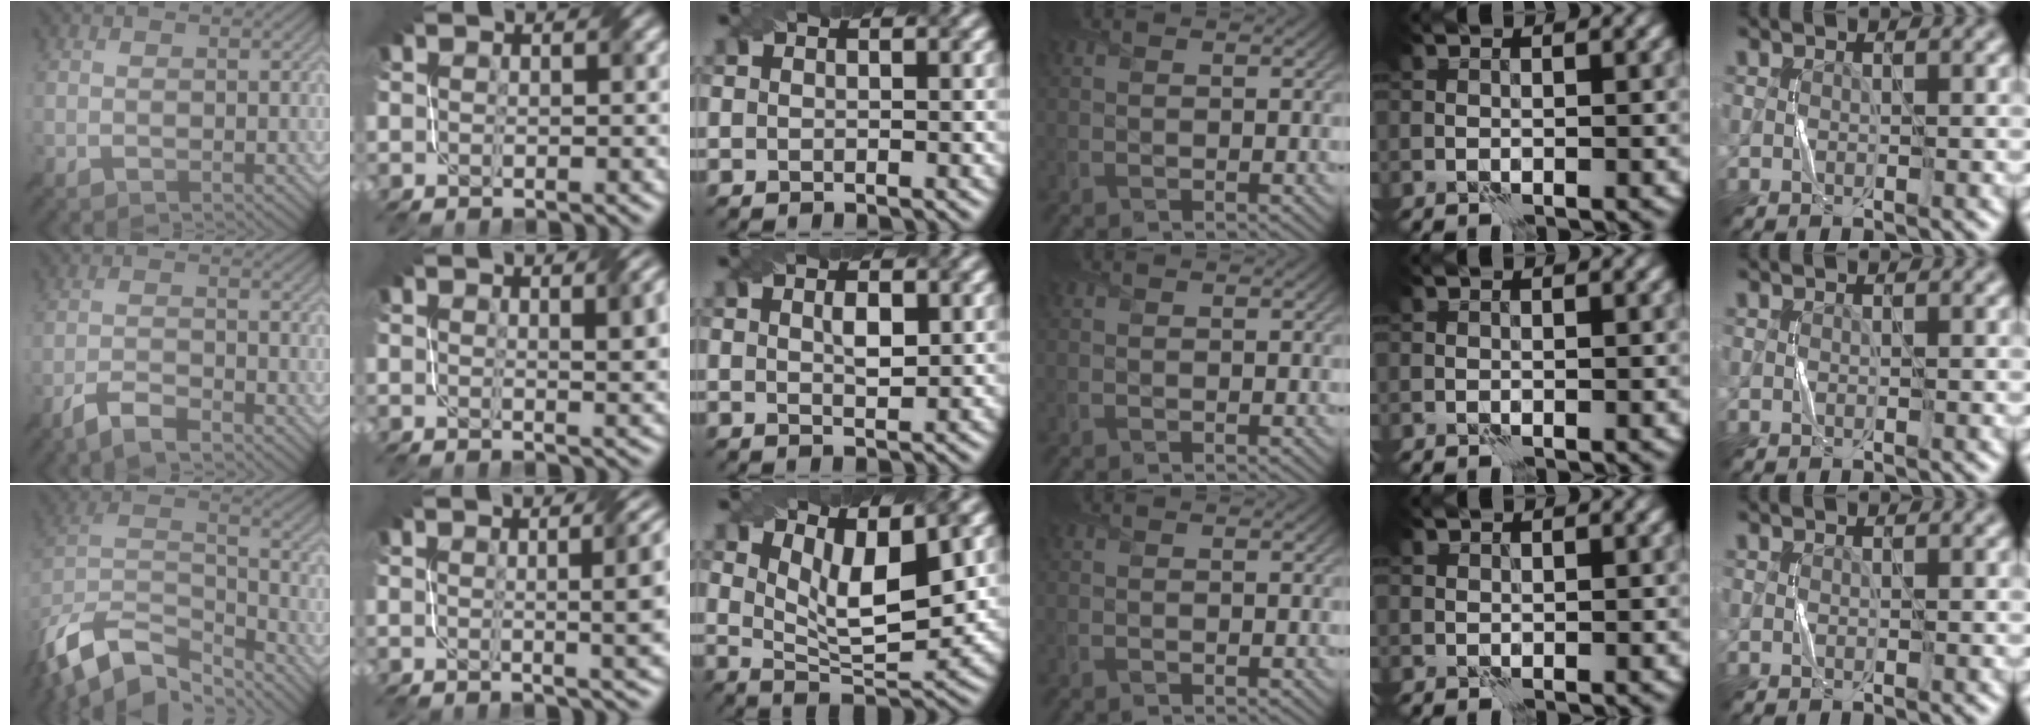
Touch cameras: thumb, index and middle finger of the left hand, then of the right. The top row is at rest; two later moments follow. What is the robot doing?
{"motion": "twist", "object": "screw"}